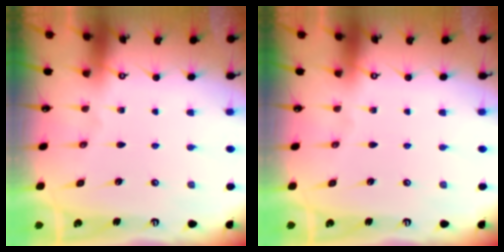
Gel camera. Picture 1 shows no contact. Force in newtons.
{"total": 0.0}